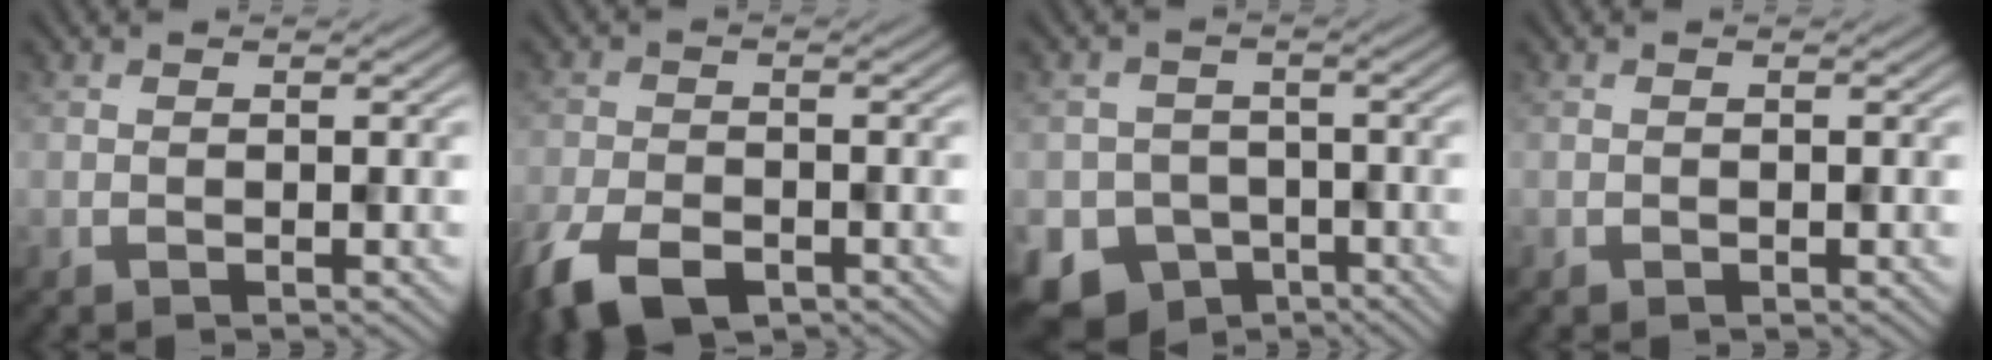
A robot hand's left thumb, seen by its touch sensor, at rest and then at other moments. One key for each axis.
{"total": 7.7, "fx": -5.2, "fy": 3.7, "fz": 4.4, "tx": -0.087, "ty": -0.017, "tz": -0.094}
{"total": 9.4, "fx": -5.6, "fy": 7.3, "fz": 2.0, "tx": -0.049, "ty": -0.033, "tz": -0.091}
{"total": 0.0}